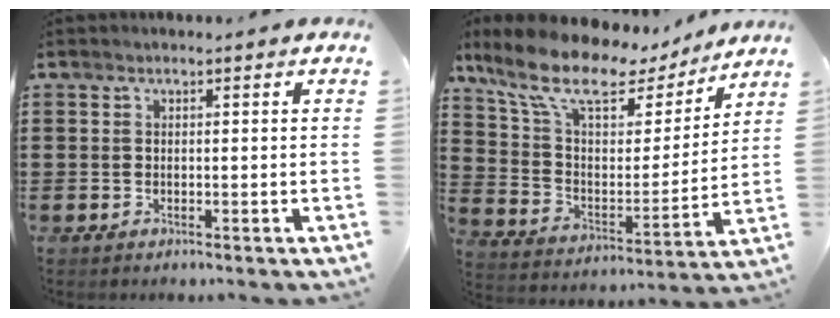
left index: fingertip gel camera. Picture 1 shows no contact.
{"total": 11.8, "force": [9.0, 4.0, 6.5], "torque": [-0.158, -0.051, 0.153]}